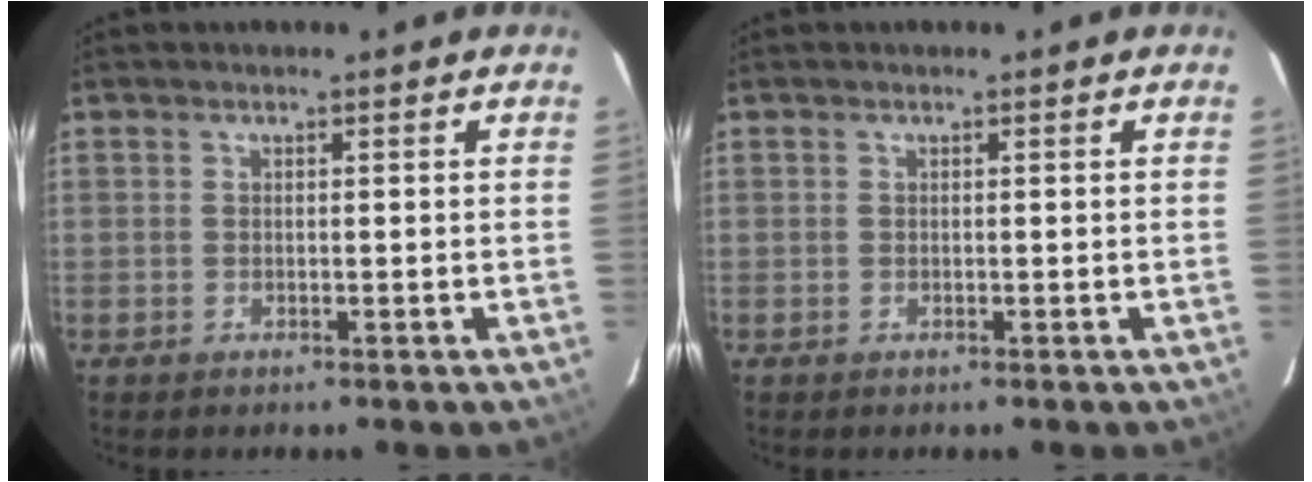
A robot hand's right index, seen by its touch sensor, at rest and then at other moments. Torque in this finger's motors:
{"motor_torque": [0.00, 0.00, -0.03, 0.00]}